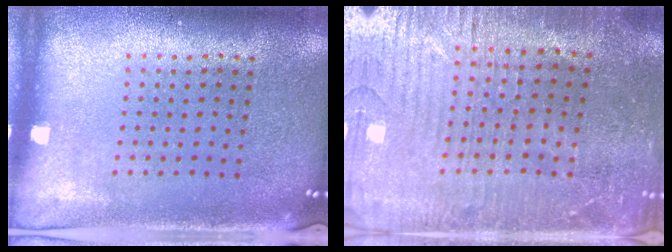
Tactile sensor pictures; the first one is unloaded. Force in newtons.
{"total": 1.8, "press": 1.8, "slide": 0.5}